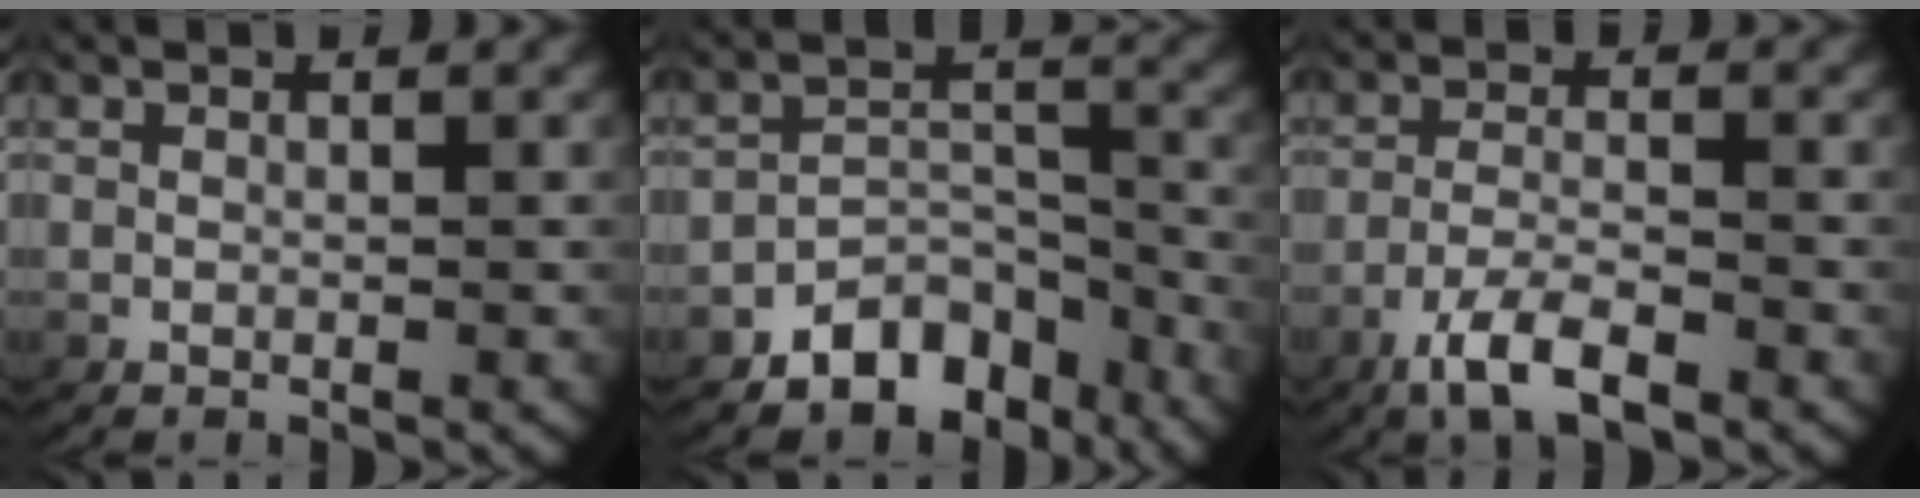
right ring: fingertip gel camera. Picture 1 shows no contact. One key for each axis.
{"total": 5.9, "fx": -4.3, "fy": 3.3, "fz": 2.4, "tx": -0.032, "ty": -0.011, "tz": -0.071}
{"total": 4.7, "fx": -3.0, "fy": 1.6, "fz": 3.3, "tx": -0.064, "ty": -0.012, "tz": -0.047}